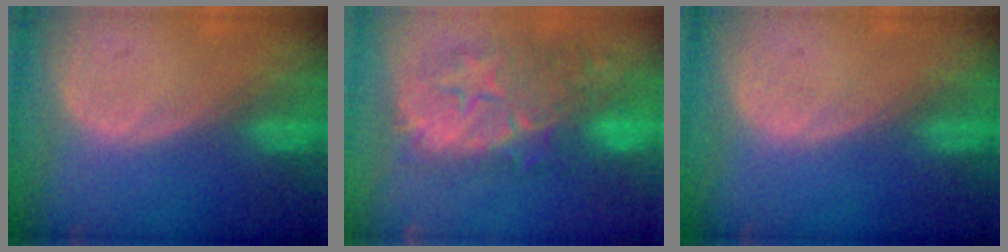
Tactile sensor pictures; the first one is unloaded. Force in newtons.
{"total": 11.3, "press": 10.4, "slide": 4.3}
{"total": 0.0}